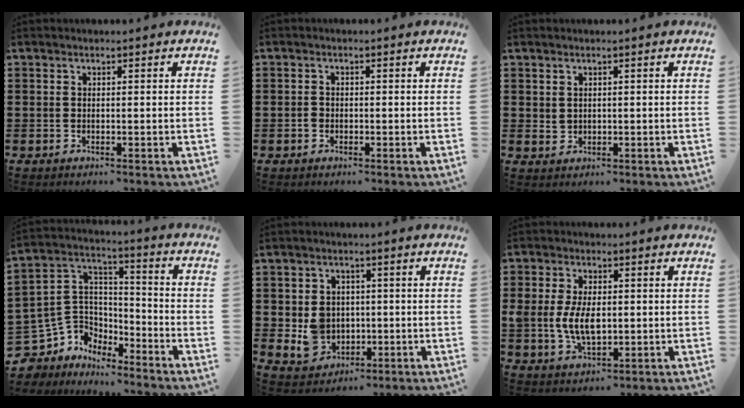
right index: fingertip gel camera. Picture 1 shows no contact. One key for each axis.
{"total": 0.8, "fx": -0.5, "fy": 0.6, "fz": 0.4, "tx": -0.011, "ty": -0.003, "tz": -0.009}
{"total": 1.2, "fx": 0.8, "fy": 0.9, "fz": 0.3, "tx": -0.007, "ty": 0.004, "tz": 0.016}
{"total": 6.2, "fx": -2.8, "fy": 5.5, "fz": 0.2, "tx": -0.051, "ty": -0.007, "tz": -0.057}
{"total": 5.5, "fx": -0.2, "fy": 4.9, "fz": 2.6, "tx": -0.067, "ty": 0.005, "tz": -0.004}
{"total": 6.8, "fx": -0.3, "fy": 4.0, "fz": 5.5, "tx": -0.125, "ty": 0.004, "tz": -0.008}